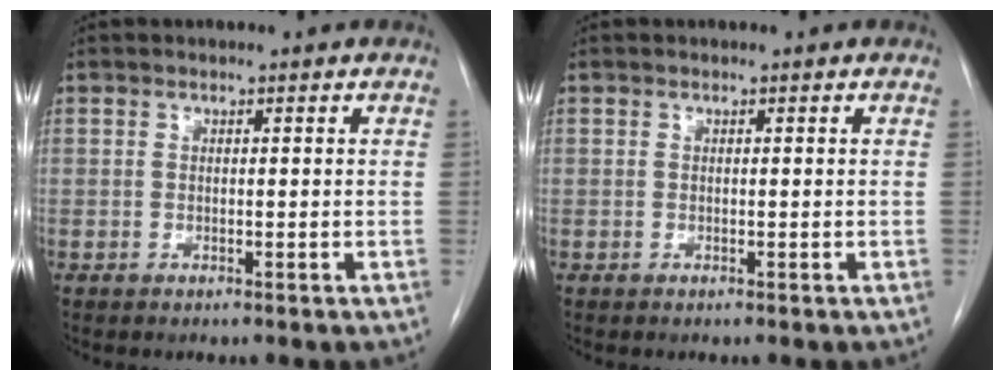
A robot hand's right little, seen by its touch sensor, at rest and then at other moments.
{"total": 0.0}